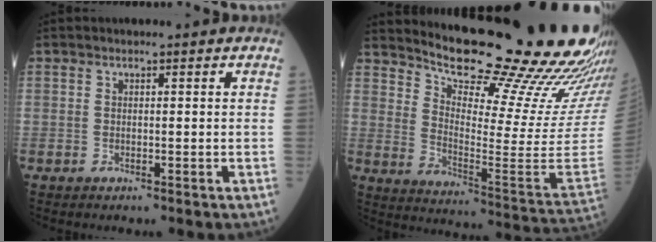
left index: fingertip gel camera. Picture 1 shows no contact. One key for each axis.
{"total": 28.2, "fx": 25.3, "fy": 2.5, "fz": 12.3, "tx": -0.191, "ty": -0.115, "tz": 0.327}